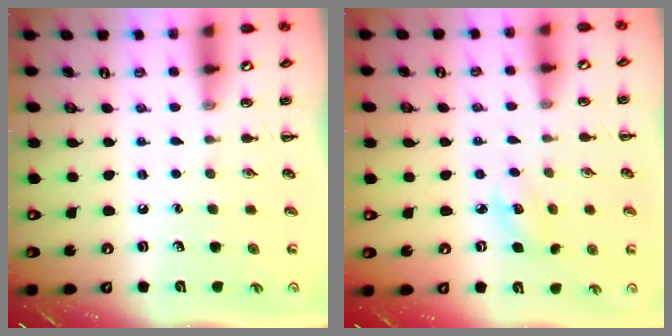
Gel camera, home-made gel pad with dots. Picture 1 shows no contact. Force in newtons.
{"total": 4.1, "press": 4.0, "slide": 0.9}